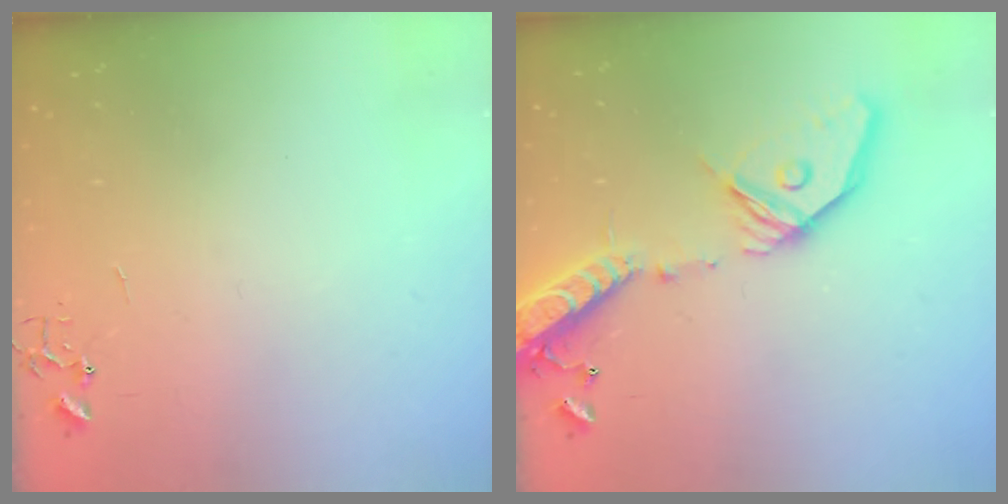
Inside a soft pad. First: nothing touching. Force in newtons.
{"total": 21.3, "press": 20.9, "slide": 4.1}